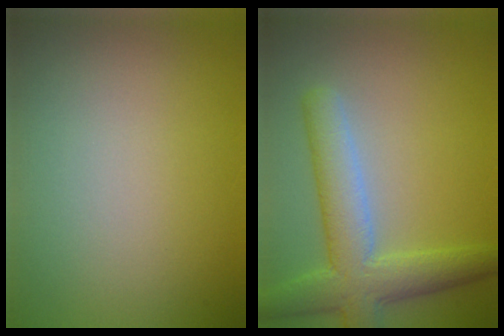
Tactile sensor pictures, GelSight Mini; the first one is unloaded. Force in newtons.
{"total": 6.2, "press": 6.2, "slide": 0.3}